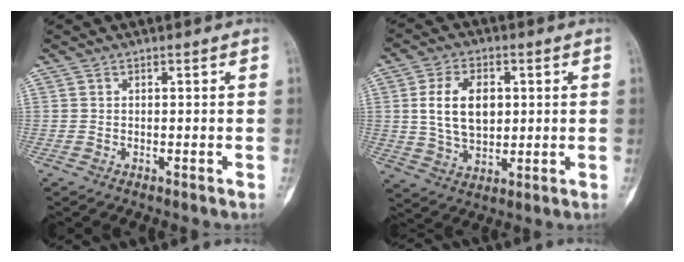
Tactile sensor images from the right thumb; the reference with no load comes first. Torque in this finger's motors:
{"motor_torque": [1.25, 1.55, 0.30, -0.16, 0.35]}